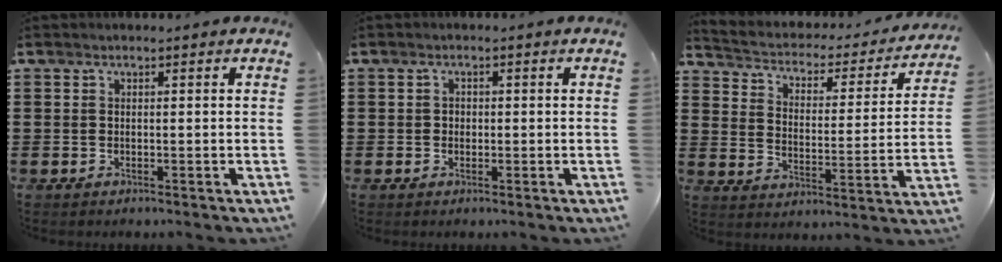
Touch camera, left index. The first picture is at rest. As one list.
[{"total": 1.0, "force": [0.0, 0.9, 0.5], "torque": [-0.013, 0.006, -0.001]}, {"total": 2.1, "force": [1.7, 1.0, 0.8], "torque": [-0.030, -0.019, 0.018]}]